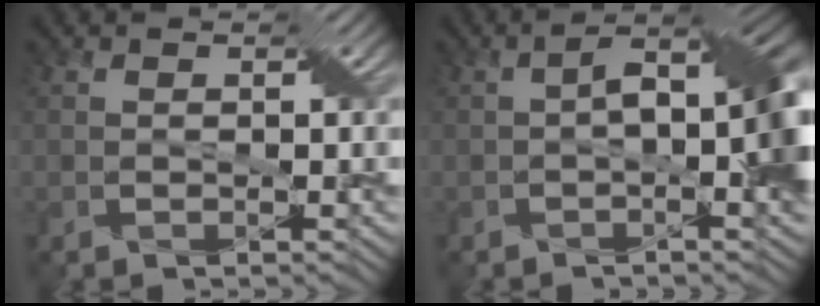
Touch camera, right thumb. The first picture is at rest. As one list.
[{"total": 8.1, "force": [-0.2, 2.9, 7.5], "torque": [-0.116, 0.008, -0.006]}]